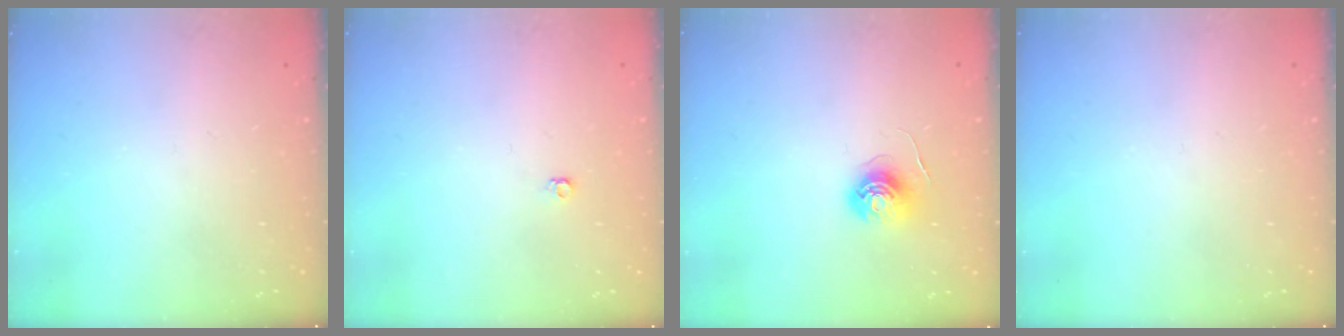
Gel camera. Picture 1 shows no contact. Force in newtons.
{"total": 3.6, "press": 3.5, "slide": 0.6}
{"total": 6.0, "press": 6.0, "slide": 0.3}
{"total": 0.0}